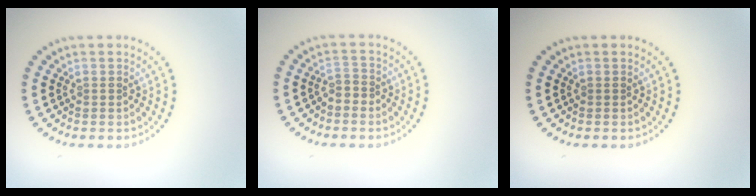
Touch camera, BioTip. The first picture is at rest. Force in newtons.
{"total": 1.1, "press": 0.7, "slide": 0.8}
{"total": 0.0}